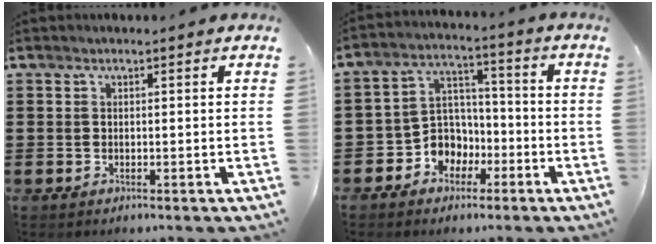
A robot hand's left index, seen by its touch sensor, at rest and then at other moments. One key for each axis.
{"total": 6.7, "fx": -3.0, "fy": 5.7, "fz": 1.6, "tx": -0.056, "ty": 0.007, "tz": -0.060}